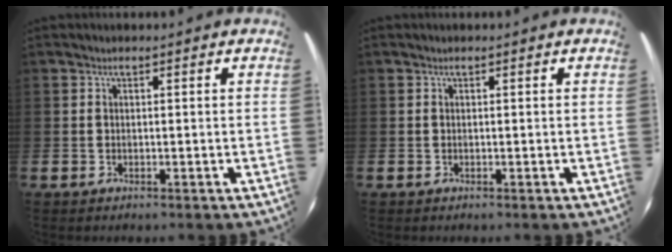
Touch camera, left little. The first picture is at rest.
{"total": 0.0}